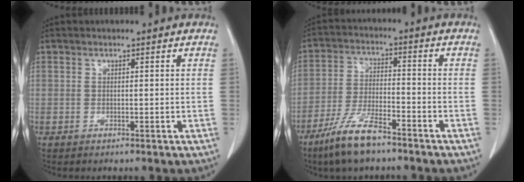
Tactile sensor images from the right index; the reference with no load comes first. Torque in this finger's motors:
{"motor_torque": [1.01, -0.97, 0.22, 0.14]}